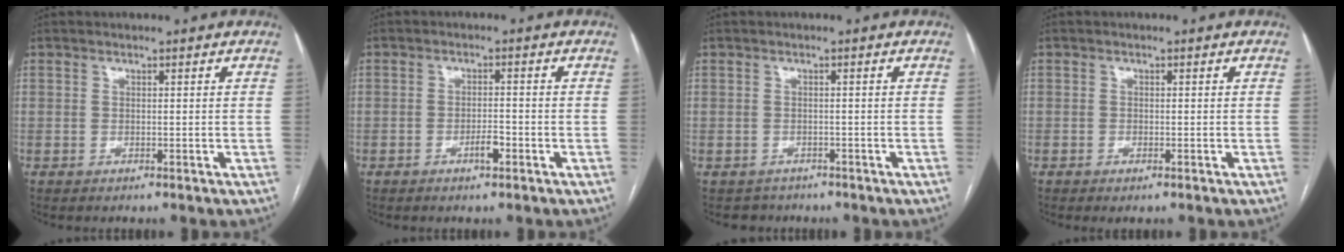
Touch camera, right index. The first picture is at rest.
{"total": 2.5, "force": [-1.3, 0.7, 2.0], "torque": [-0.034, 0.001, -0.022]}
{"total": 2.2, "force": [-1.7, 1.3, -0.4], "torque": [-0.001, 0.003, -0.026]}
{"total": 1.0, "force": [-0.6, 0.2, 0.7], "torque": [-0.012, -0.001, -0.008]}